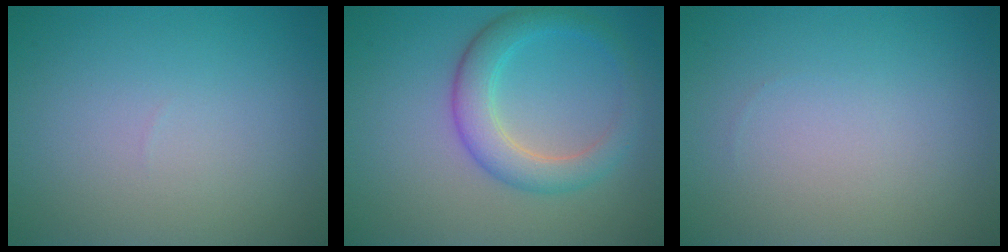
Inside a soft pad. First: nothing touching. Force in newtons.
{"total": 4.0, "press": 4.0, "slide": 0.1}
{"total": 0.0}